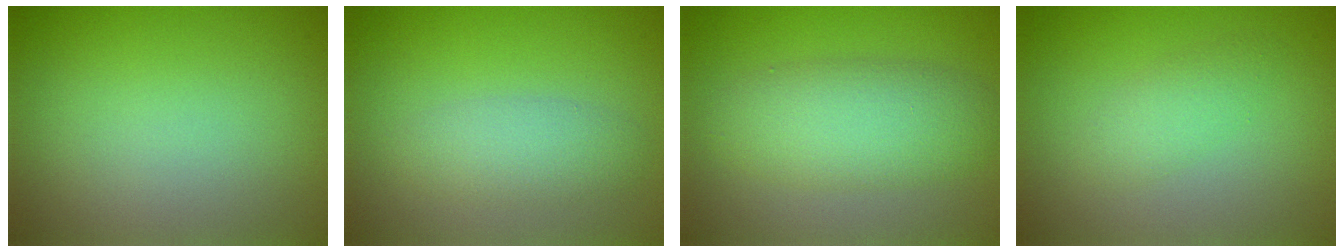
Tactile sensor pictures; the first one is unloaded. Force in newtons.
{"total": 2.6, "press": 2.6, "slide": 0.2}
{"total": 4.9, "press": 4.9, "slide": 0.1}
{"total": 1.8, "press": 1.8, "slide": 0.1}